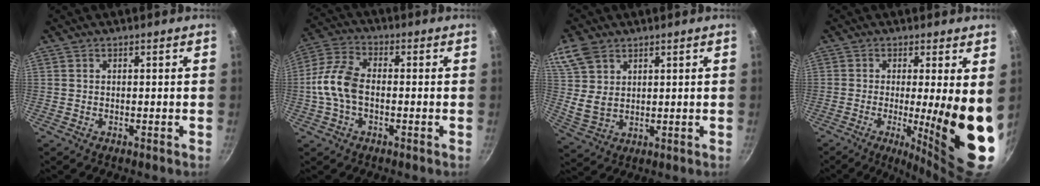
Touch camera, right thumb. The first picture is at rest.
{"total": 9.5, "force": [-1.2, 5.7, 7.5], "torque": [-0.149, 0.032, -0.036]}
{"total": 8.6, "force": [4.7, 5.8, 4.3], "torque": [-0.065, -0.019, 0.102]}
{"total": 14.4, "force": [-1.2, 2.3, 14.2], "torque": [-0.184, -0.029, -0.009]}